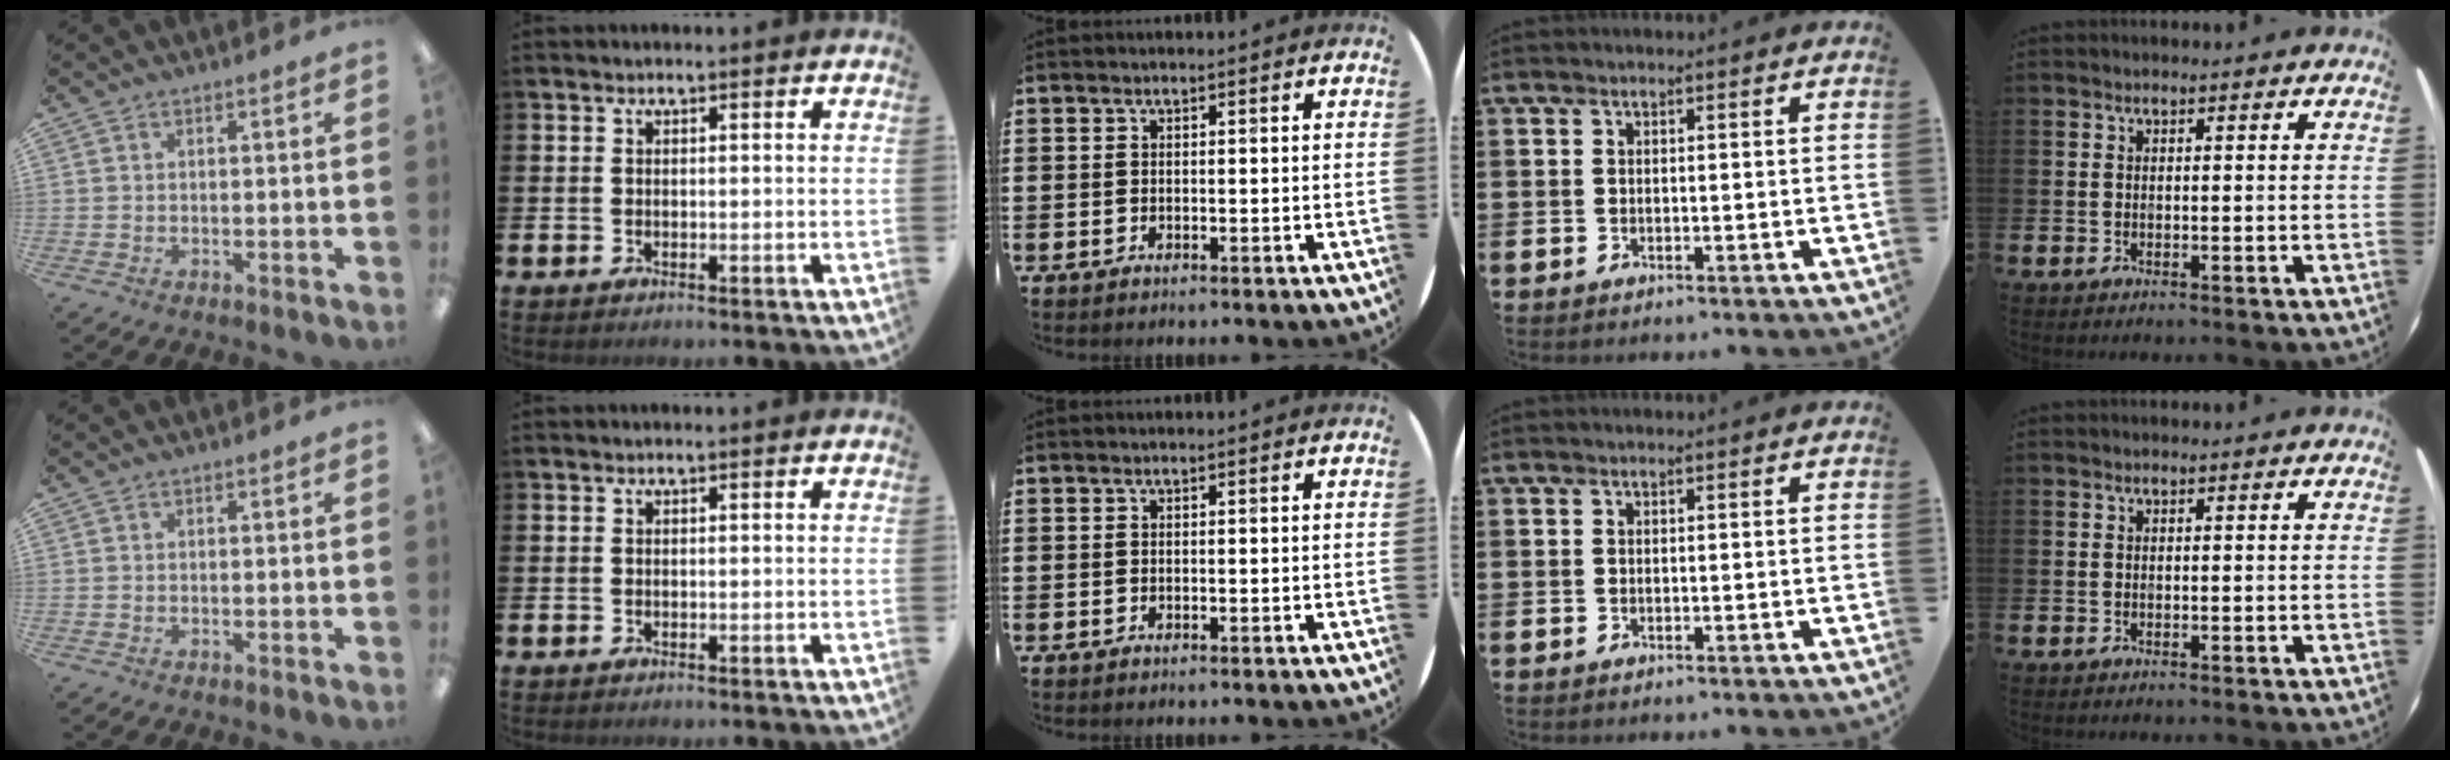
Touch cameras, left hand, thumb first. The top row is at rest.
{}